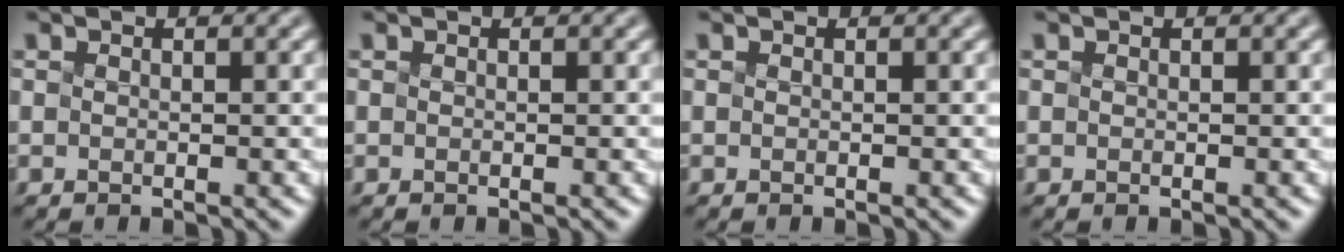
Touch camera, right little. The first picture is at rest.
{"total": 0.0}
{"total": 0.0}
{"total": 0.0}